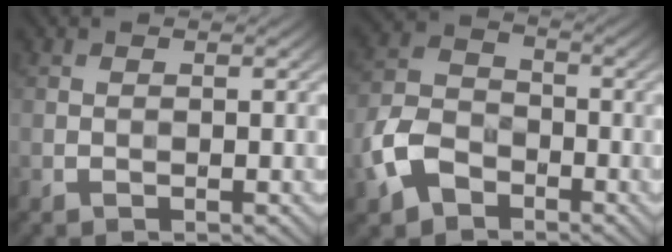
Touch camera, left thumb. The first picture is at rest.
{"total": 7.9, "force": [-4.0, 5.3, 4.3], "torque": [-0.105, -0.004, -0.094]}